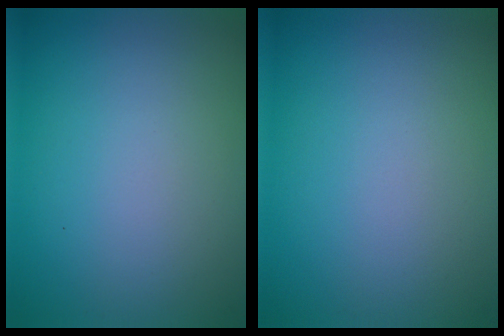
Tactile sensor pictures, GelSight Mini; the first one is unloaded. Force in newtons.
{"total": 0.0}